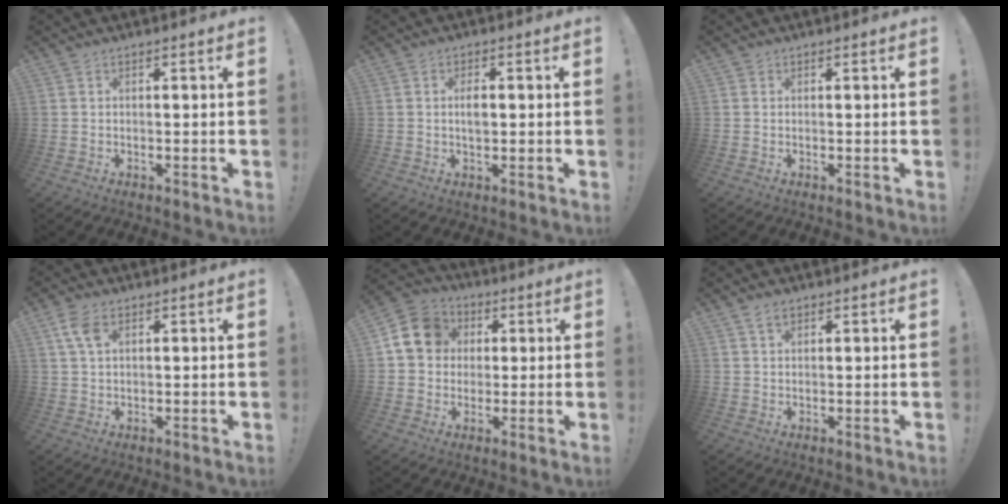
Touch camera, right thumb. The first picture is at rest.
{"total": 3.3, "force": [0.2, 1.9, 2.7], "torque": [-0.047, 0.000, -0.003]}
{"total": 0.5, "force": [0.3, 0.4, -0.1], "torque": [0.006, -0.001, 0.004]}
{"total": 5.6, "force": [2.2, 3.1, 4.1], "torque": [-0.075, 0.002, 0.044]}
{"total": 13.2, "force": [2.7, 11.5, 5.9], "torque": [-0.081, 0.006, 0.057]}
{"total": 2.3, "force": [1.5, 1.2, 1.2], "torque": [-0.017, -0.005, 0.027]}